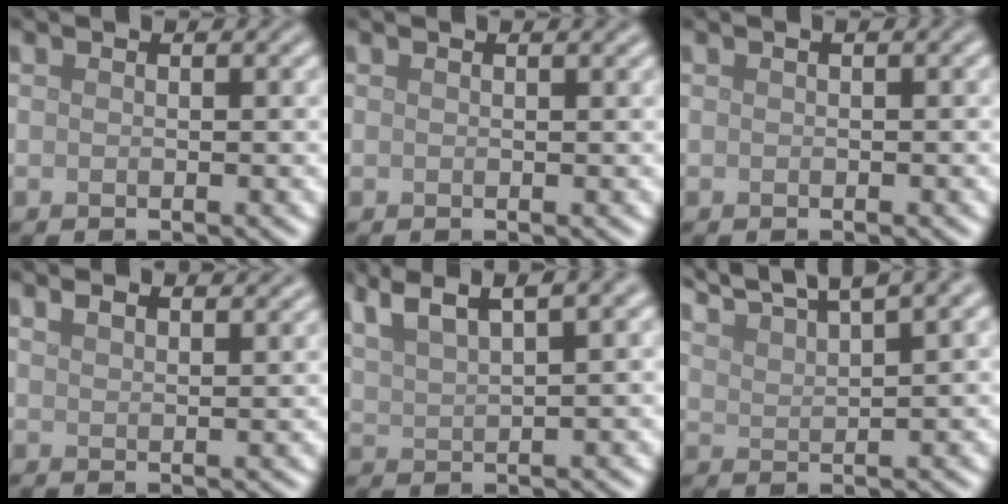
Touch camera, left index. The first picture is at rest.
{"total": 0.9, "force": [0.7, 0.2, 0.6], "torque": [-0.005, 0.003, 0.008]}
{"total": 0.7, "force": [0.2, 0.1, 0.6], "torque": [-0.010, 0.007, 0.004]}
{"total": 3.7, "force": [3.1, 1.2, 1.6], "torque": [-0.013, 0.016, 0.032]}
{"total": 6.2, "force": [4.4, 1.4, 4.2], "torque": [-0.075, 0.022, 0.081]}
{"total": 7.3, "force": [6.1, 1.1, 3.8], "torque": [-0.059, 0.021, 0.093]}